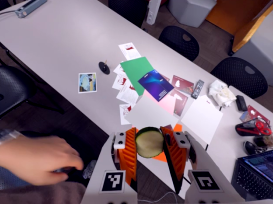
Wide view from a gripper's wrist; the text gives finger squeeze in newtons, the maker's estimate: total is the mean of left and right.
{"total": 14.0, "left": 14.4, "right": 13.7}